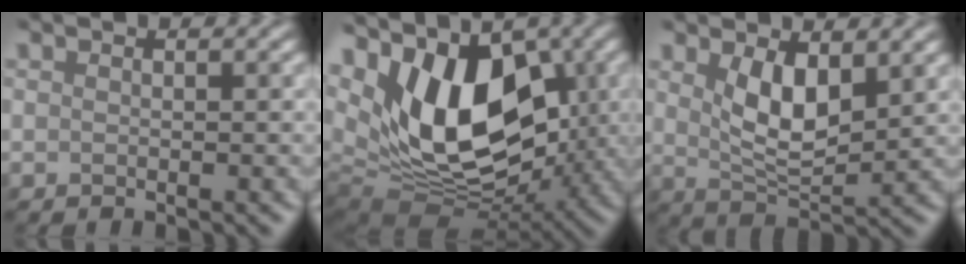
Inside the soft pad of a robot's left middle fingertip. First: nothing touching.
{"total": 13.0, "force": [3.4, 7.9, 9.7], "torque": [-0.145, -0.010, 0.048]}
{"total": 4.3, "force": [1.8, 1.8, 3.4], "torque": [-0.076, -0.008, 0.034]}